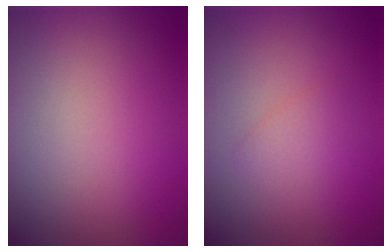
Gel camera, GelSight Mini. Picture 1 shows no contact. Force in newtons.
{"total": 1.3, "press": 1.3, "slide": 0.1}